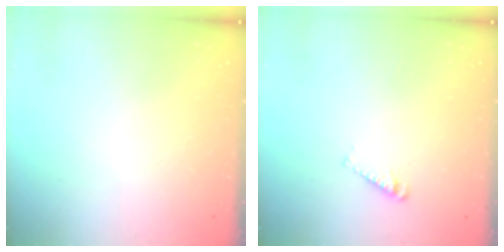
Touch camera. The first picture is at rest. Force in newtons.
{"total": 4.1, "press": 4.0, "slide": 0.6}